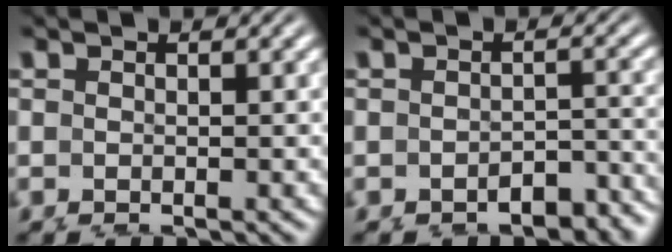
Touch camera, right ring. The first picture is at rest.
{"total": 3.3, "force": [-3.2, 0.8, 0.7], "torque": [0.006, -0.007, -0.049]}